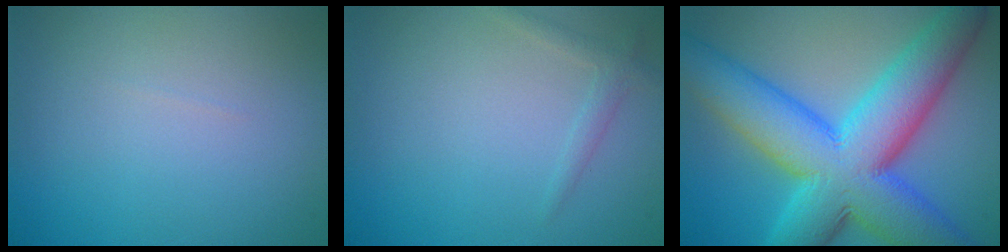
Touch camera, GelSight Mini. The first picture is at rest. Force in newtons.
{"total": 1.2, "press": 1.2, "slide": 0.1}
{"total": 13.8, "press": 13.8, "slide": 0.2}